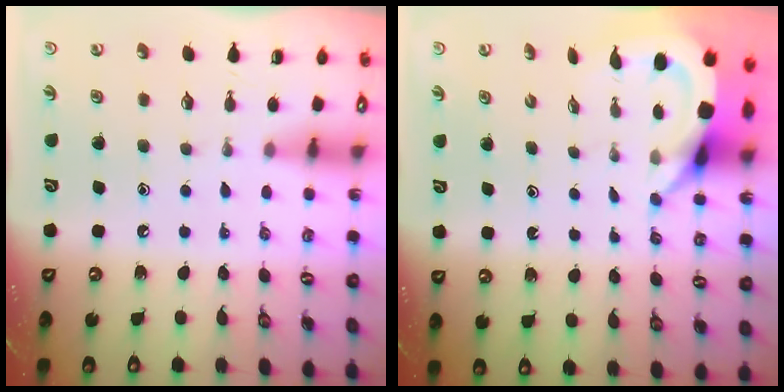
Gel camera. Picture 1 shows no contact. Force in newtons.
{"total": 4.8, "press": 4.8, "slide": 0.5}